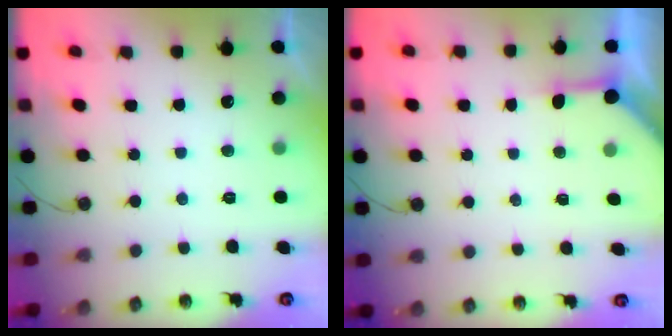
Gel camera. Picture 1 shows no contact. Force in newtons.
{"total": 3.8, "press": 3.8, "slide": 0.5}